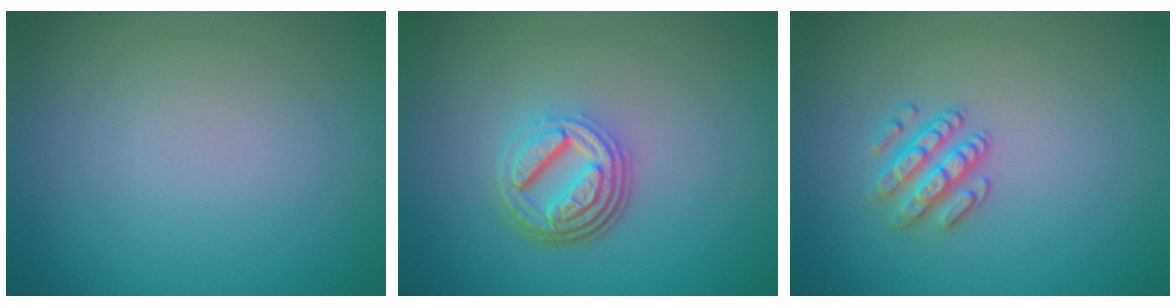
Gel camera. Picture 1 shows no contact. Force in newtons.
{"total": 4.8, "press": 3.5, "slide": 3.3}
{"total": 2.5, "press": 2.4, "slide": 0.6}